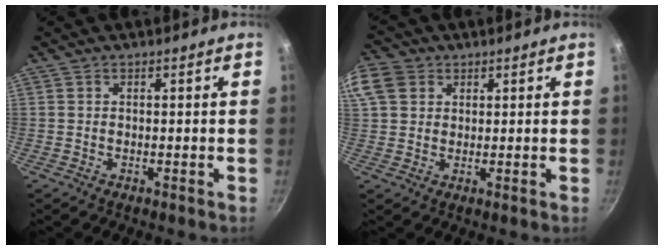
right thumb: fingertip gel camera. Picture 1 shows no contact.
{"total": 10.1, "force": [3.8, 8.0, 4.7], "torque": [-0.105, 0.013, 0.067]}